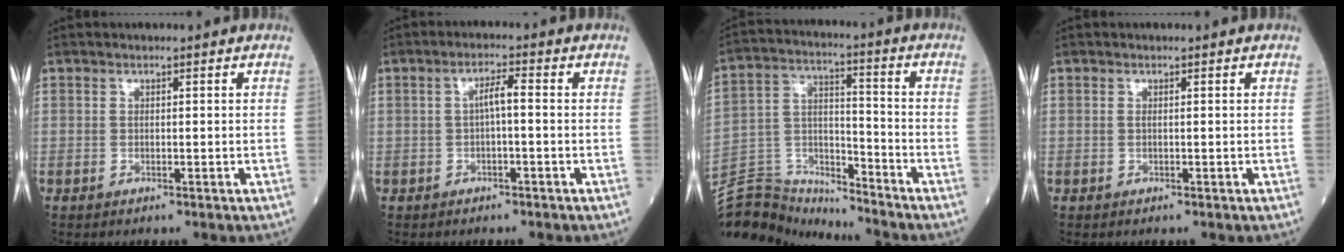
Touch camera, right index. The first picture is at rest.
{"total": 2.7, "force": [-0.2, 0.4, 2.7], "torque": [-0.045, 0.008, -0.003]}
{"total": 12.5, "force": [-11.9, 3.6, 0.9], "torque": [-0.029, 0.060, -0.212]}
{"total": 0.0}